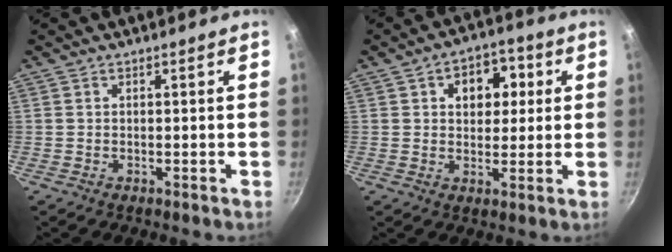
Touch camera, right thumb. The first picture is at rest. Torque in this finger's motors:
{"motor_torque": [0.04, 0.18, 0.49, 0.38, 0.03]}